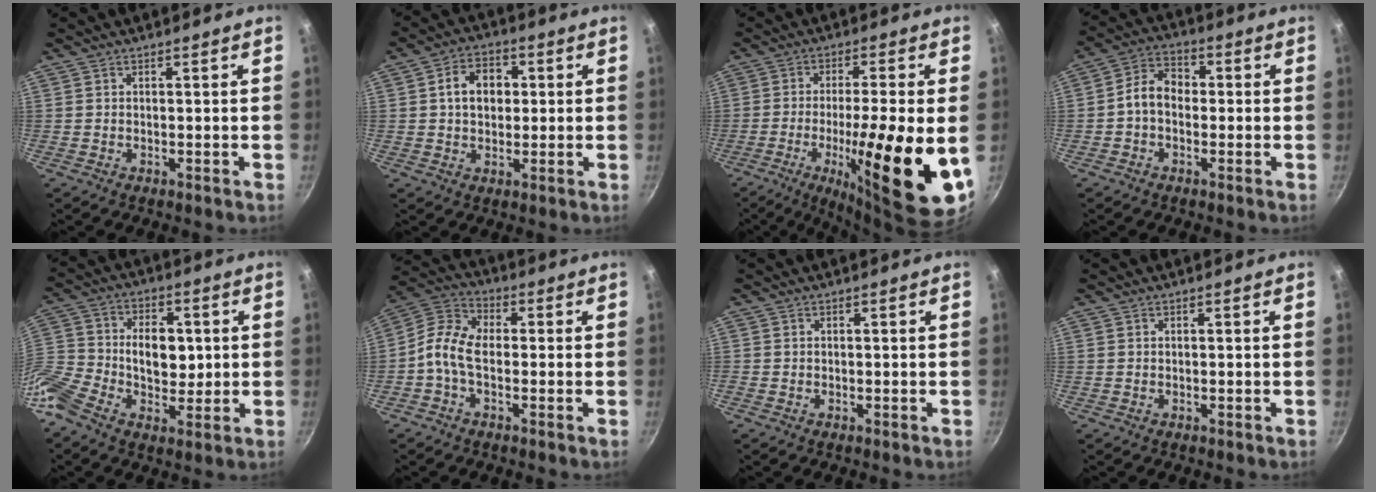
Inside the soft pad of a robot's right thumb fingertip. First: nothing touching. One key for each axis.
{"total": 7.9, "fx": 1.1, "fy": 6.0, "fz": 5.1, "tx": -0.056, "ty": 0.012, "tz": 0.009}
{"total": 20.5, "fx": -4.7, "fy": 4.1, "fz": 19.5, "tx": -0.290, "ty": 0.003, "tz": -0.068}
{"total": 6.9, "fx": -0.6, "fy": 5.1, "fz": 4.6, "tx": -0.062, "ty": 0.027, "tz": -0.028}
{"total": 13.6, "fx": -2.2, "fy": 9.3, "fz": 9.7, "tx": -0.174, "ty": 0.031, "tz": -0.056}
{"total": 8.3, "fx": -1.4, "fy": 5.3, "fz": 6.3, "tx": -0.120, "ty": 0.031, "tz": -0.047}
{"total": 0.0}
{"total": 0.0}